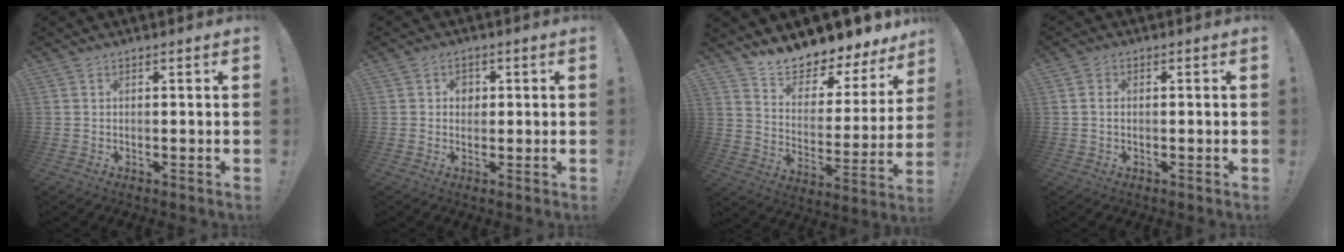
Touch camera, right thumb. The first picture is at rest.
{"total": 2.6, "force": [0.4, 2.3, 1.0], "torque": [-0.002, -0.005, 0.002]}
{"total": 10.1, "force": [9.9, 1.7, 1.7], "torque": [-0.034, -0.107, 0.167]}
{"total": 1.5, "force": [0.0, 1.0, 1.1], "torque": [-0.024, 0.006, 0.000]}